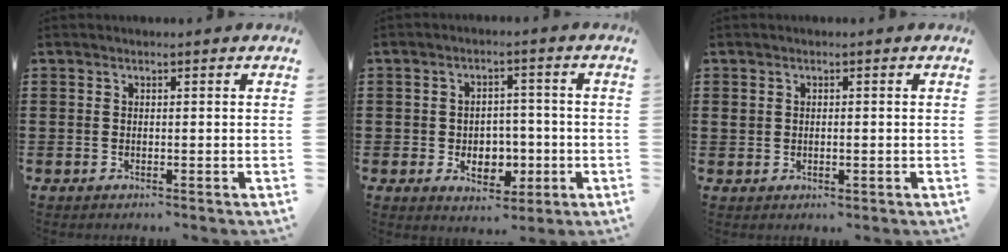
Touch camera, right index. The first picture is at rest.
{"total": 4.9, "force": [-1.2, 3.9, 2.7], "torque": [-0.041, 0.005, -0.025]}
{"total": 1.3, "force": [0.1, 0.8, 0.9], "torque": [-0.020, 0.007, 0.000]}